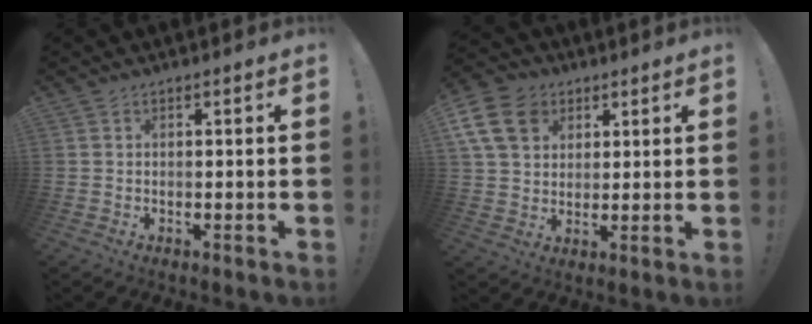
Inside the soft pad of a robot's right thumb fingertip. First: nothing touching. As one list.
[{"total": 14.0, "force": [5.2, 11.1, 6.8], "torque": [-0.116, -0.019, 0.105]}]